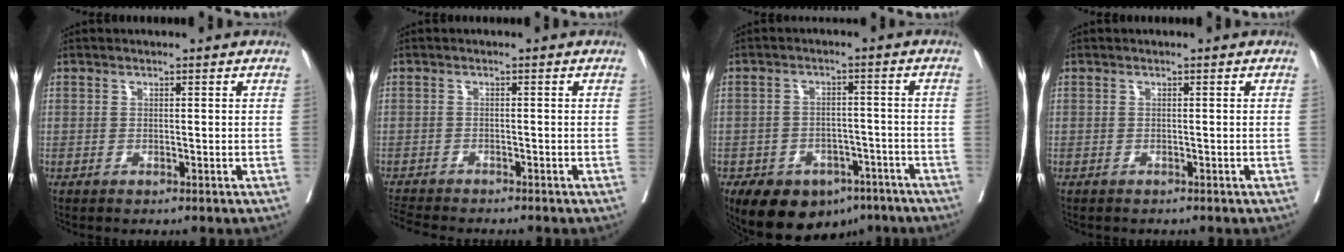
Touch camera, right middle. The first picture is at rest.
{"total": 5.9, "force": [-5.5, 0.6, 2.0], "torque": [-0.031, -0.013, -0.092]}
{"total": 12.1, "force": [-8.0, 7.4, 5.2], "torque": [-0.077, 0.015, -0.113]}
{"total": 0.8, "force": [-0.7, 0.2, 0.1], "torque": [-0.008, 0.000, -0.013]}